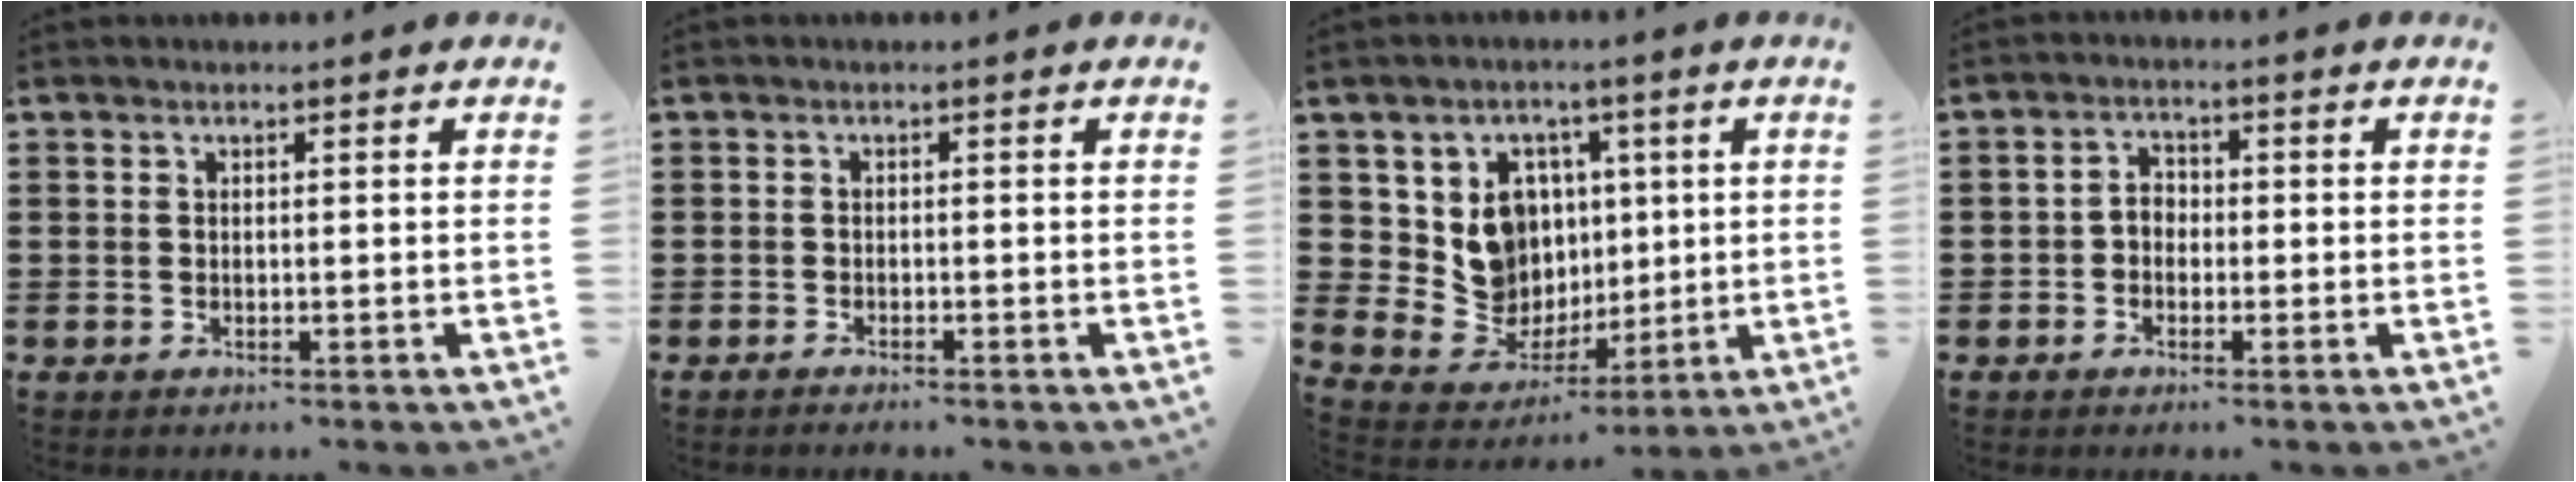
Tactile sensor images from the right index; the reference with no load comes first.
{"total": 1.0, "force": [-1.0, -0.2, 0.1], "torque": [-0.005, -0.005, -0.018]}
{"total": 10.5, "force": [2.3, 9.5, 3.8], "torque": [-0.106, -0.018, 0.048]}
{"total": 1.9, "force": [-0.9, 1.4, 1.0], "torque": [-0.022, 0.008, -0.021]}